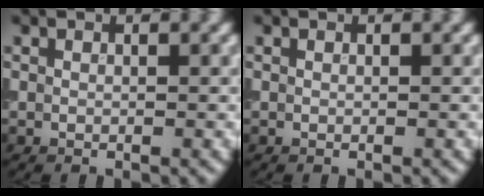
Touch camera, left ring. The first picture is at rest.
{"total": 0.0}